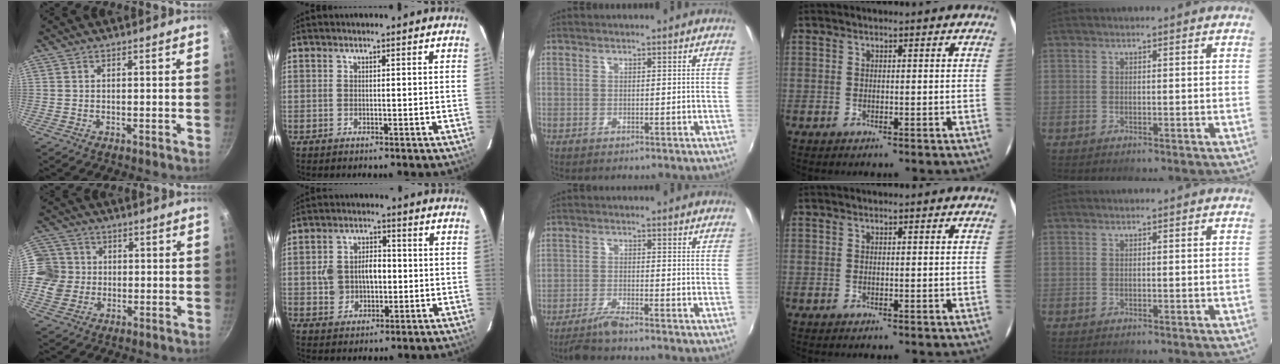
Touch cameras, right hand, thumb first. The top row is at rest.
{"thumb": {"total": 9.1, "force": [0.0, 8.7, 2.8], "torque": [-0.025, 0.007, -0.015]}, "index": {"total": 7.5, "force": [-0.3, 5.7, 4.8], "torque": [-0.095, 0.017, 0.003]}, "middle": {"total": 3.9, "force": [-3.5, -0.2, 1.9], "torque": [-0.057, -0.008, -0.070]}}